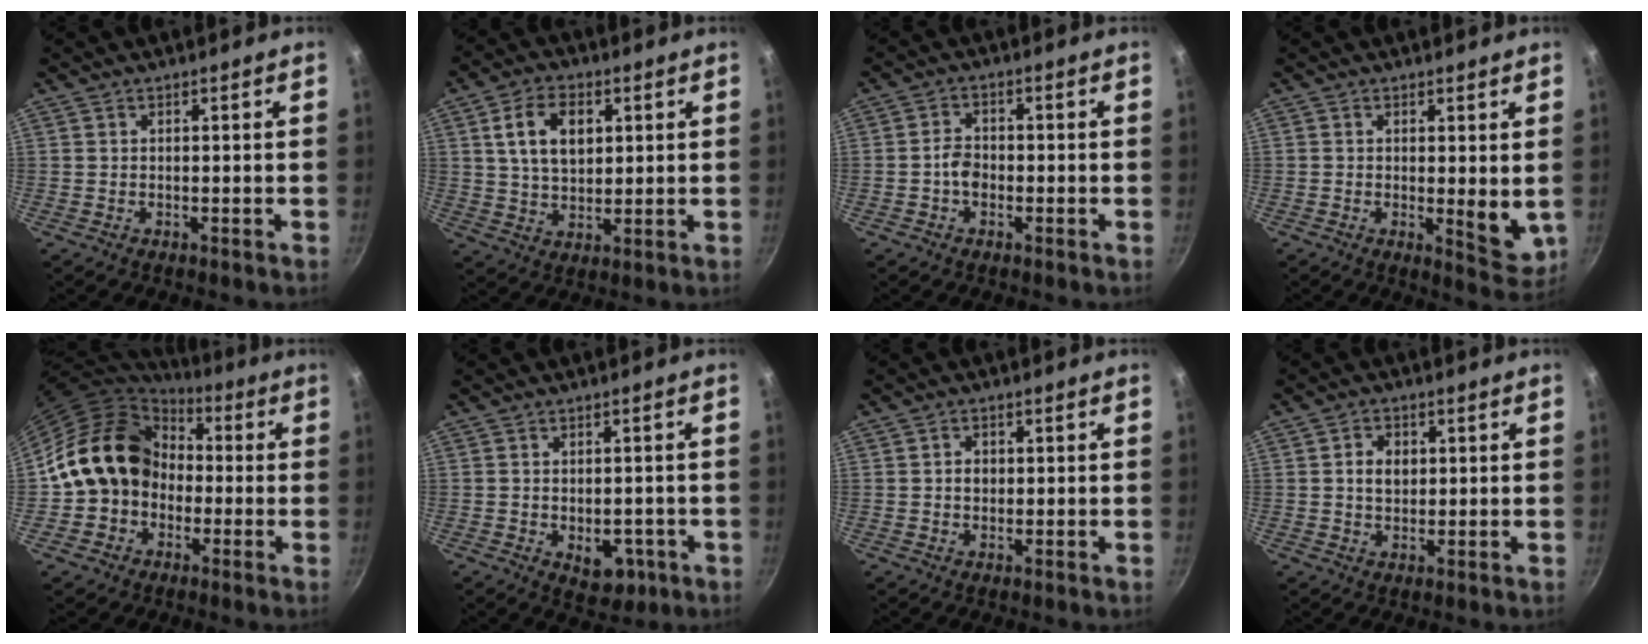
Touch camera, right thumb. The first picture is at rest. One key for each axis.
{"total": 10.0, "fx": 2.8, "fy": 6.4, "fz": 7.1, "tx": -0.110, "ty": -0.005, "tz": 0.051}
{"total": 2.2, "fx": -0.8, "fy": 1.6, "fz": 1.2, "tx": -0.014, "ty": 0.015, "tz": -0.015}
{"total": 5.9, "fx": 0.4, "fy": 2.3, "fz": 5.5, "tx": -0.071, "ty": -0.023, "tz": 0.007}
{"total": 16.0, "fx": -0.6, "fy": 13.6, "fz": 8.4, "tx": -0.115, "ty": 0.050, "tz": -0.019}
{"total": 6.6, "fx": -2.1, "fy": 4.3, "fz": 4.6, "tx": -0.033, "ty": 0.005, "tz": -0.020}
{"total": 2.2, "fx": 0.1, "fy": 1.8, "fz": 1.2, "tx": -0.010, "ty": 0.004, "tz": 0.000}
{"total": 4.4, "fx": 0.7, "fy": 3.4, "fz": 2.8, "tx": -0.030, "ty": 0.003, "tz": 0.011}